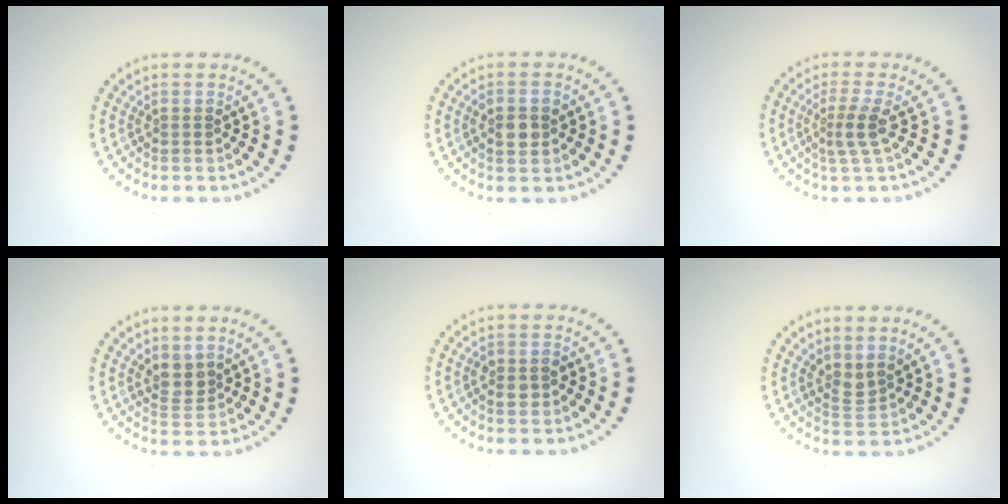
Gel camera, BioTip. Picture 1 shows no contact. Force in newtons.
{"total": 2.5, "press": 2.5, "slide": 0.2}
{"total": 2.3, "press": 1.7, "slide": 1.6}
{"total": 2.0, "press": 1.7, "slide": 0.9}
{"total": 1.6, "press": 1.5, "slide": 0.2}
{"total": 1.8, "press": 1.4, "slide": 1.2}